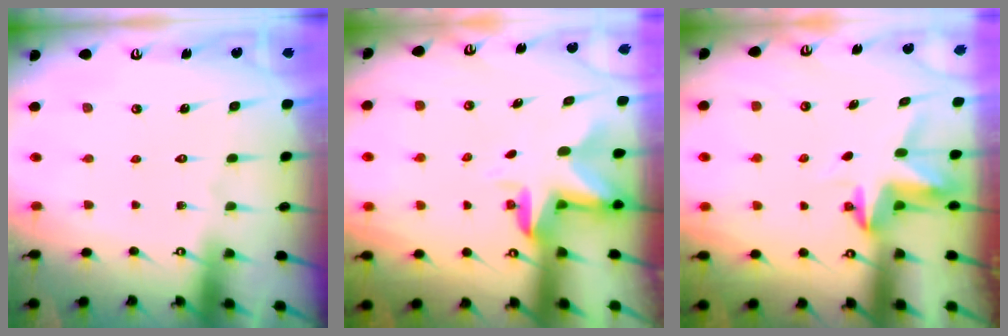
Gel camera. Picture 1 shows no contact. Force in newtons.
{"total": 3.1, "press": 3.0, "slide": 0.5}
{"total": 3.8, "press": 3.8, "slide": 0.3}